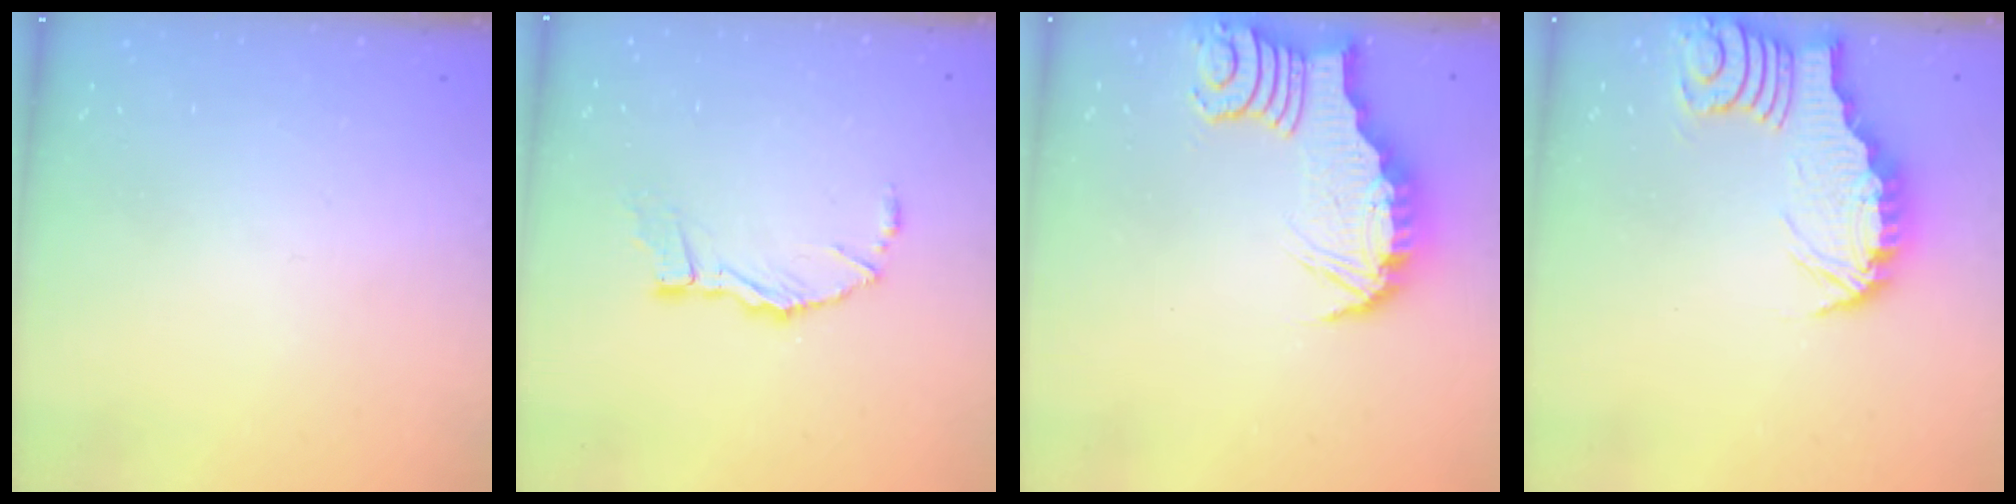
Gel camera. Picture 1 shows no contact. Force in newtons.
{"total": 8.9, "press": 8.8, "slide": 1.0}
{"total": 3.3, "press": 3.3, "slide": 0.1}
{"total": 2.9, "press": 2.9, "slide": 0.3}